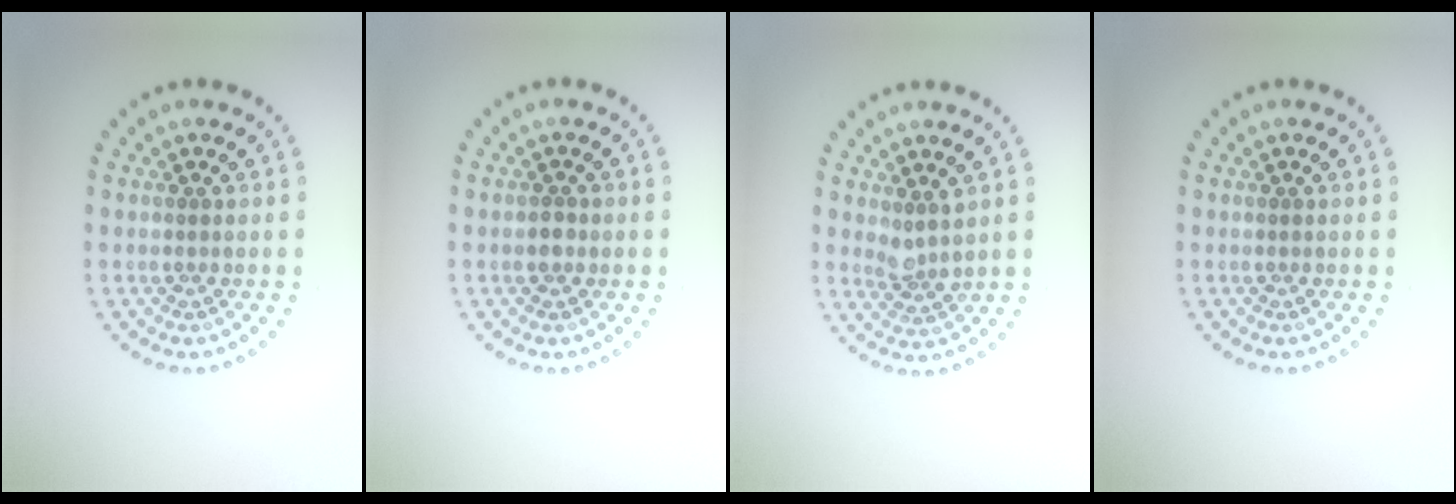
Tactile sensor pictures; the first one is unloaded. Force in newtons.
{"total": 1.0, "press": 0.9, "slide": 0.3}
{"total": 2.0, "press": 1.6, "slide": 1.2}
{"total": 0.0}